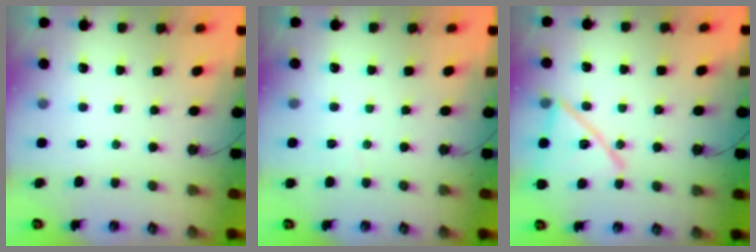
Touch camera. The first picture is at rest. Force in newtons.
{"total": 1.6, "press": 1.4, "slide": 0.6}
{"total": 16.5, "press": 16.5, "slide": 1.2}